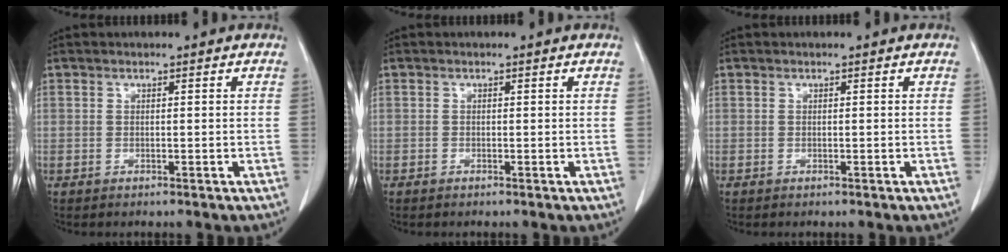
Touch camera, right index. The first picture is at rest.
{"total": 0.0}
{"total": 0.0}